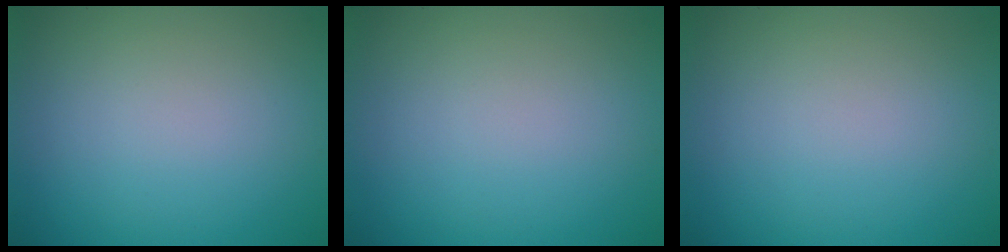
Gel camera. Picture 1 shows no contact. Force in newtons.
{"total": 0.0}
{"total": 0.0}